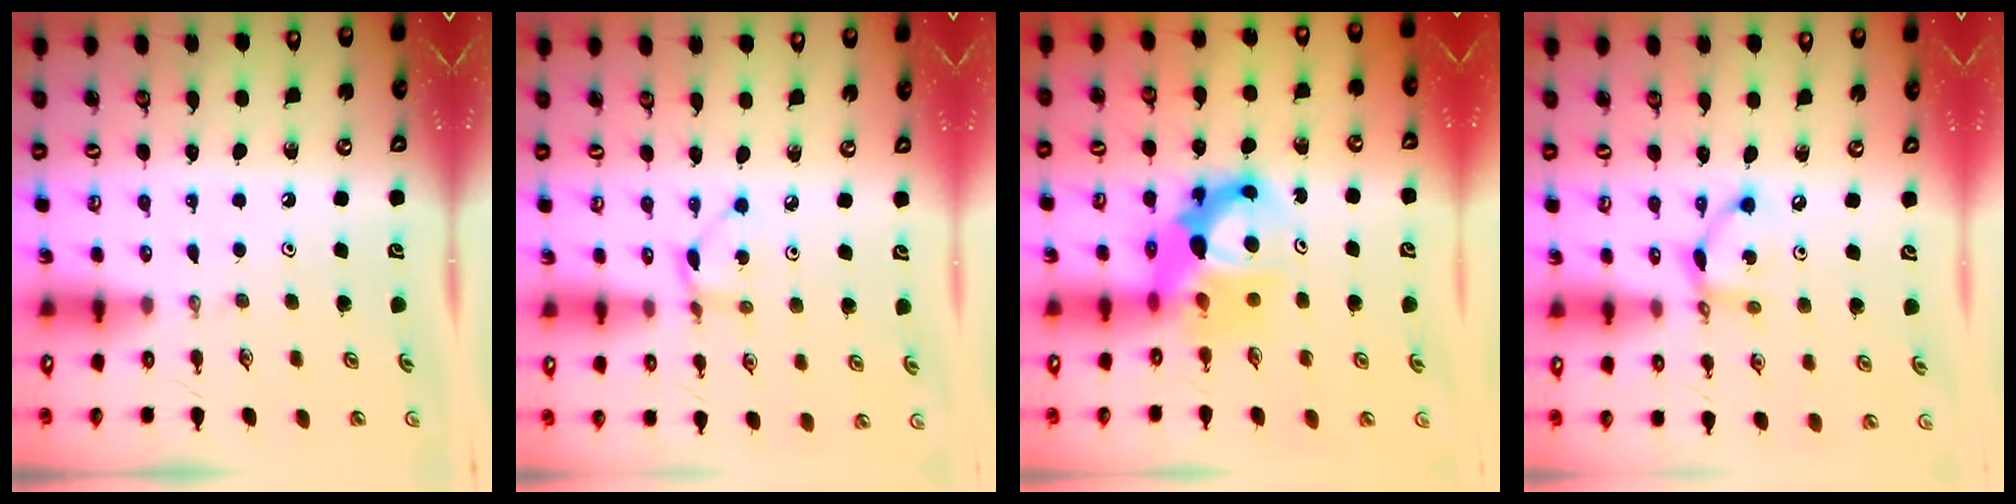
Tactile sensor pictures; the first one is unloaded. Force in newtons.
{"total": 2.6, "press": 2.6, "slide": 0.3}
{"total": 11.0, "press": 10.9, "slide": 0.8}
{"total": 8.1, "press": 8.1, "slide": 0.3}